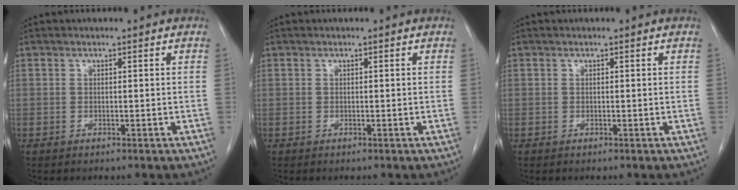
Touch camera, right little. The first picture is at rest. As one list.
[{"total": 0.0}, {"total": 0.0}]